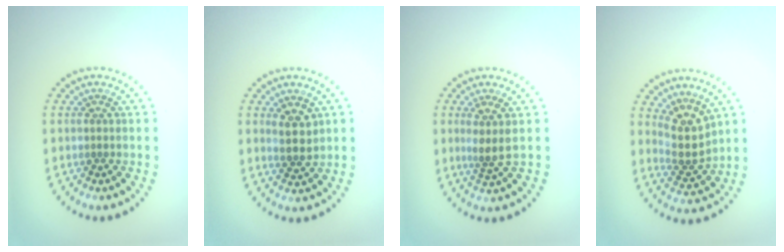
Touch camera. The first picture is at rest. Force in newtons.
{"total": 2.2, "press": 2.0, "slide": 1.0}
{"total": 2.3, "press": 1.7, "slide": 1.6}
{"total": 3.5, "press": 2.6, "slide": 2.3}